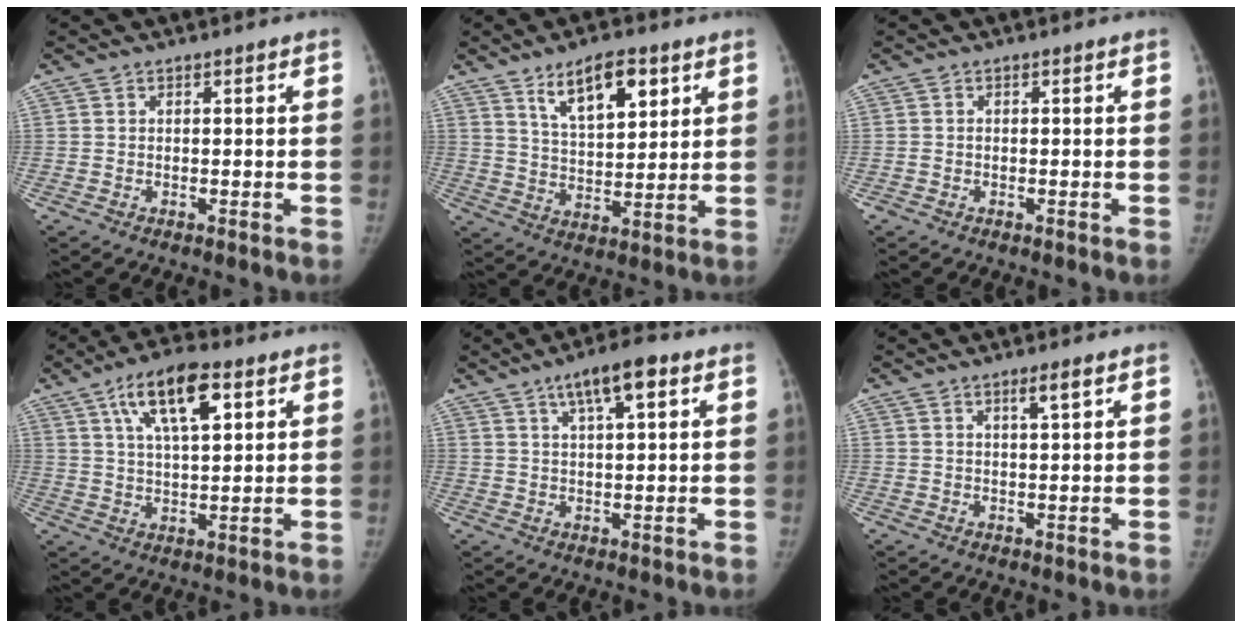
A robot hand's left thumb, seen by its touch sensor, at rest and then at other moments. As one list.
[{"total": 10.9, "force": [6.0, 4.8, 7.8], "torque": [-0.106, -0.034, 0.107]}, {"total": 0.5, "force": [-0.2, 0.5, 0.1], "torque": [0.003, 0.004, -0.005]}, {"total": 12.3, "force": [5.6, 4.8, 9.9], "torque": [-0.155, -0.009, 0.095]}, {"total": 7.6, "force": [3.9, 1.9, 6.2], "torque": [-0.097, -0.002, 0.062]}, {"total": 2.6, "force": [1.5, 0.2, 2.1], "torque": [-0.036, -0.007, 0.025]}]